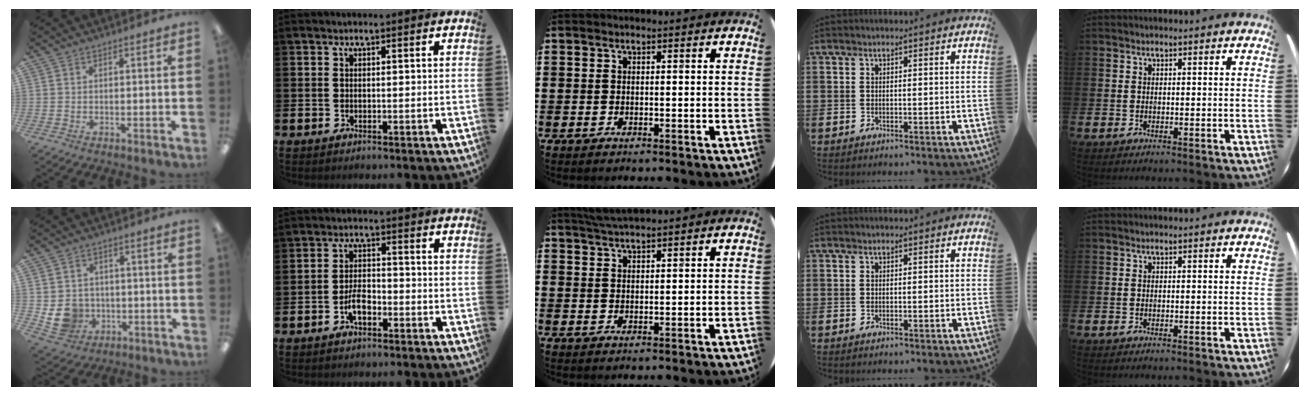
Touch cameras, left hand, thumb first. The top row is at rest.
{"thumb": {"total": 8.0, "force": [-1.1, 7.5, 2.5], "torque": [-0.067, 0.005, -0.013]}, "index": {"total": 3.4, "force": [-1.7, 1.5, 2.5], "torque": [-0.040, 0.006, -0.032]}, "middle": {"total": 2.3, "force": [2.3, -0.1, 0.6], "torque": [-0.016, -0.001, 0.043]}}